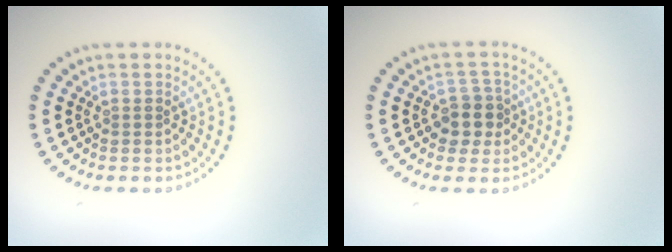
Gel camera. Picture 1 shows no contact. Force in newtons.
{"total": 2.7, "press": 2.5, "slide": 1.1}